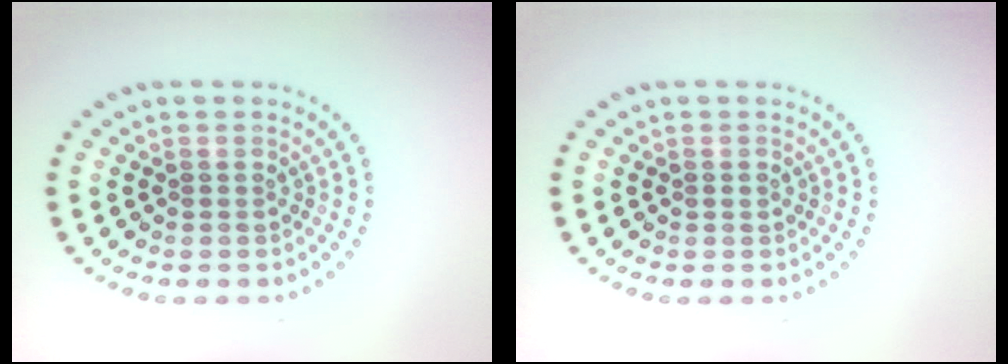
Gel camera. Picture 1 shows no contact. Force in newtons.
{"total": 0.6, "press": 0.6, "slide": 0.1}